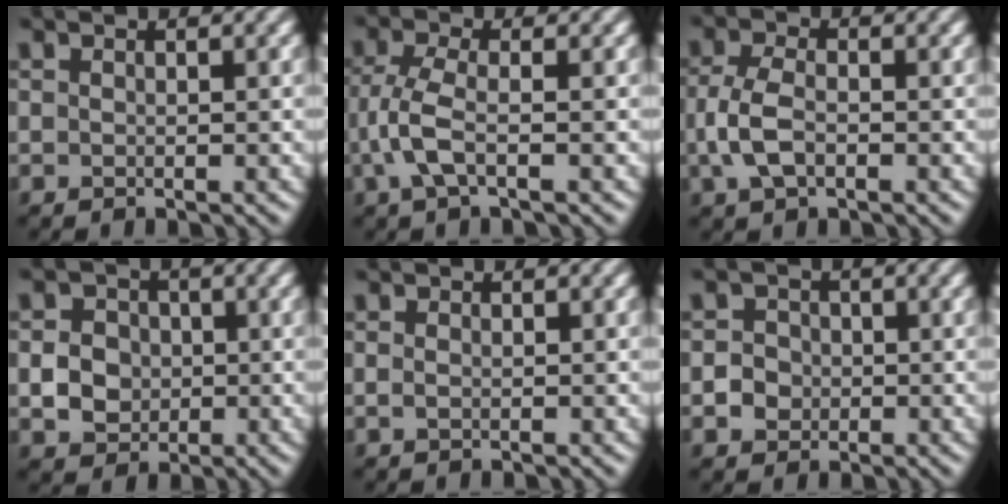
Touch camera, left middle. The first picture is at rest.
{"total": 3.5, "force": [-0.7, 1.3, 3.2], "torque": [-0.081, 0.004, -0.020]}
{"total": 3.6, "force": [-0.7, 2.1, 2.8], "torque": [-0.066, 0.002, -0.019]}
{"total": 3.4, "force": [-0.4, 3.0, 1.6], "torque": [-0.026, -0.001, -0.009]}
{"total": 0.6, "force": [0.0, 0.3, 0.5], "torque": [-0.014, -0.002, -0.002]}
{"total": 2.1, "force": [-0.4, 1.9, 0.7], "torque": [-0.001, 0.000, -0.010]}